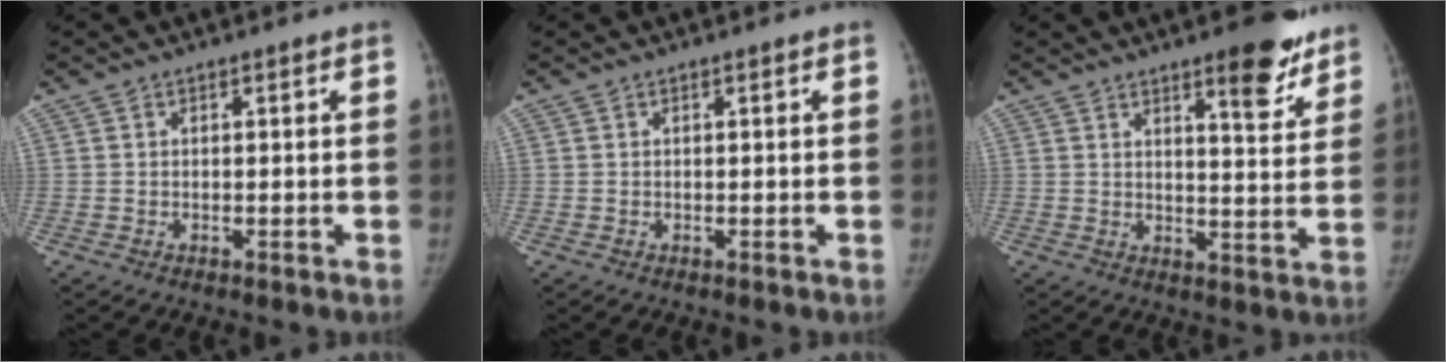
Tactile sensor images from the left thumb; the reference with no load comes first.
{"total": 0.0}
{"total": 9.9, "force": [6.7, 2.8, 6.7], "torque": [-0.060, -0.043, 0.091]}